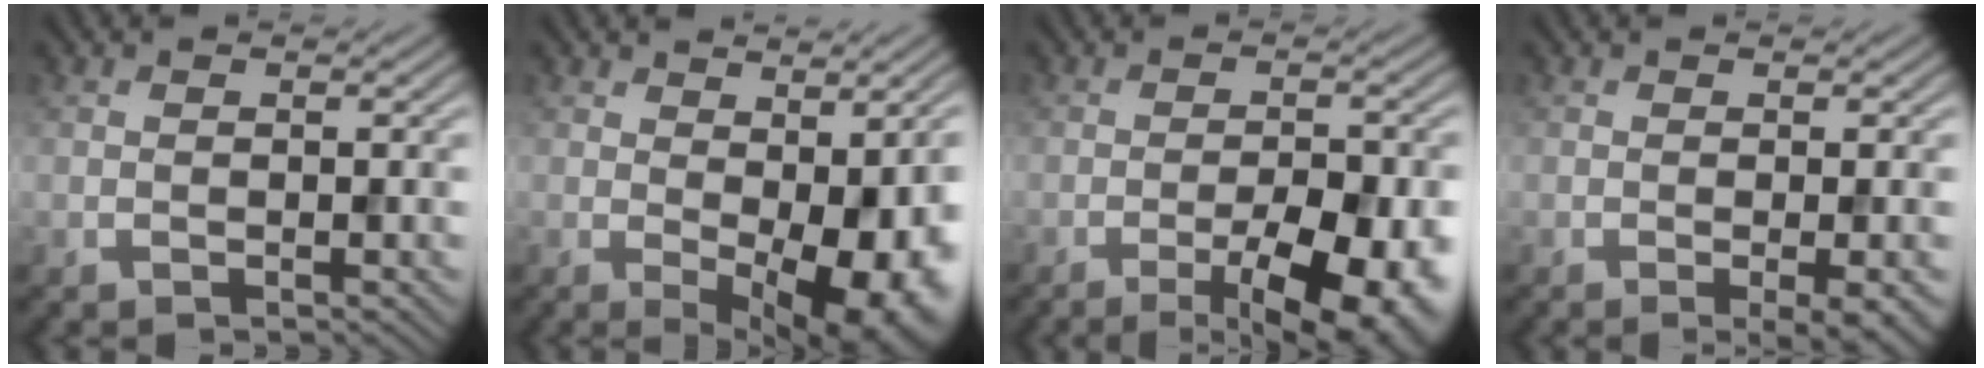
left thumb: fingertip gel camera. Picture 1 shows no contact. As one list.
[{"total": 11.9, "force": [-1.6, 4.9, 10.7], "torque": [-0.139, -0.016, 0.002]}, {"total": 9.7, "force": [-4.9, 2.7, 7.9], "torque": [-0.127, -0.004, -0.067]}, {"total": 3.0, "force": [-0.9, 0.5, 2.8], "torque": [-0.046, -0.001, -0.017]}]